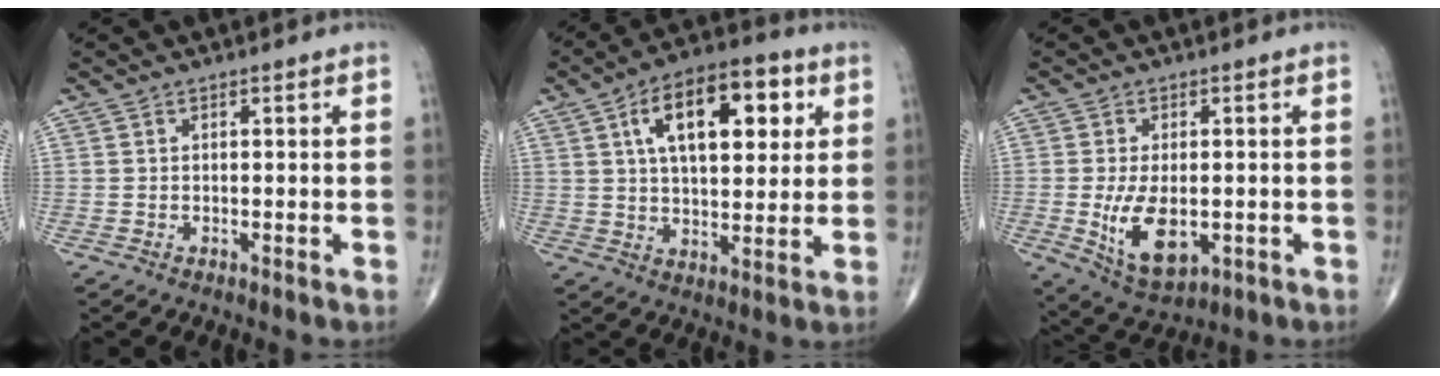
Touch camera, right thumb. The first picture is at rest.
{"total": 17.1, "force": [5.8, 8.5, 13.7], "torque": [-0.184, 0.002, 0.088]}
{"total": 10.2, "force": [-1.8, 5.5, 8.4], "torque": [-0.146, -0.014, -0.016]}